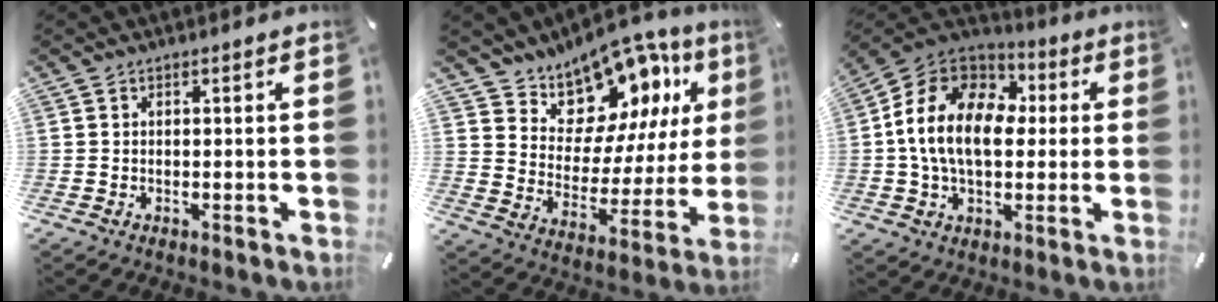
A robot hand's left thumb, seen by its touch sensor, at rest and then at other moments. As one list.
[{"total": 12.2, "force": [9.9, 6.9, 1.4], "torque": [-0.032, -0.112, 0.178]}, {"total": 16.5, "force": [0.4, 11.7, 11.6], "torque": [-0.253, 0.011, 0.003]}]